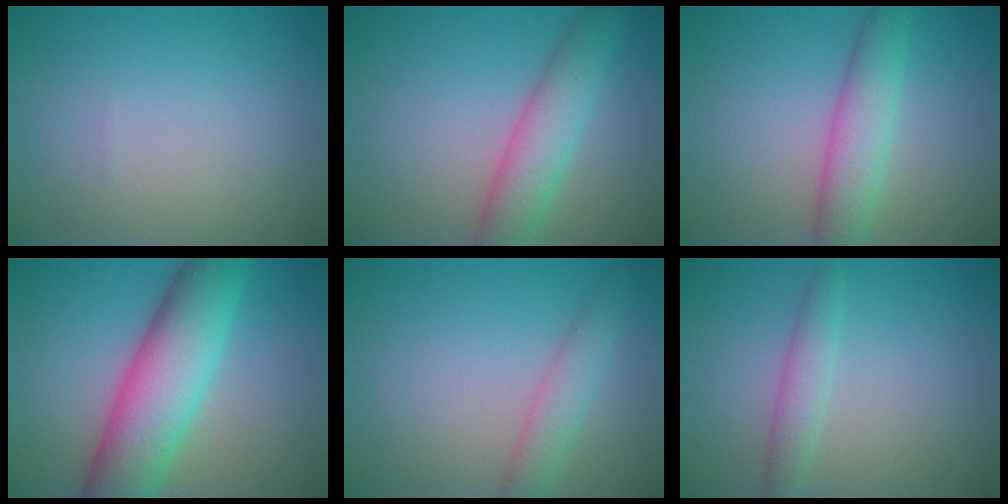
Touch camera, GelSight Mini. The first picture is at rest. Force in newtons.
{"total": 4.7, "press": 4.7, "slide": 0.2}
{"total": 4.1, "press": 4.1, "slide": 0.1}
{"total": 9.3, "press": 9.3, "slide": 0.2}
{"total": 2.4, "press": 2.4, "slide": 0.1}
{"total": 2.1, "press": 2.1, "slide": 0.1}